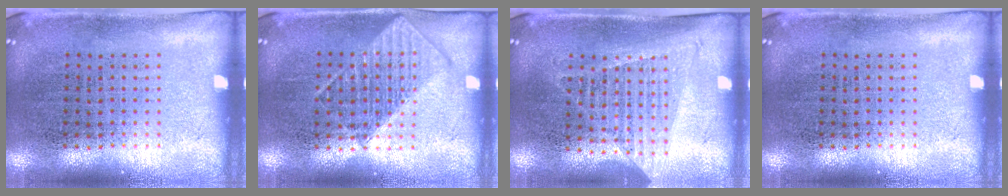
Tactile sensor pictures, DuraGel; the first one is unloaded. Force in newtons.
{"total": 1.1, "press": 1.1, "slide": 0.2}
{"total": 1.3, "press": 1.2, "slide": 0.6}
{"total": 0.0}